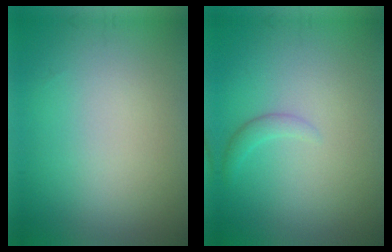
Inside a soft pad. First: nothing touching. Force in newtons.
{"total": 1.1, "press": 1.1, "slide": 0.1}